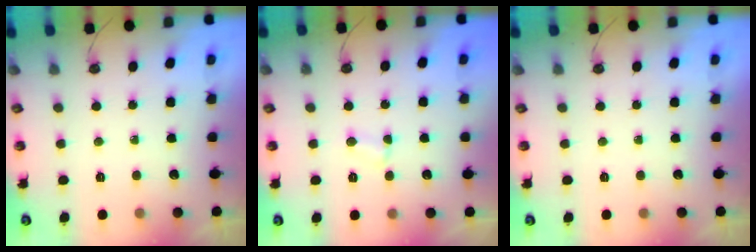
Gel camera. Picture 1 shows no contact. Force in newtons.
{"total": 3.6, "press": 3.6, "slide": 0.4}
{"total": 0.0}